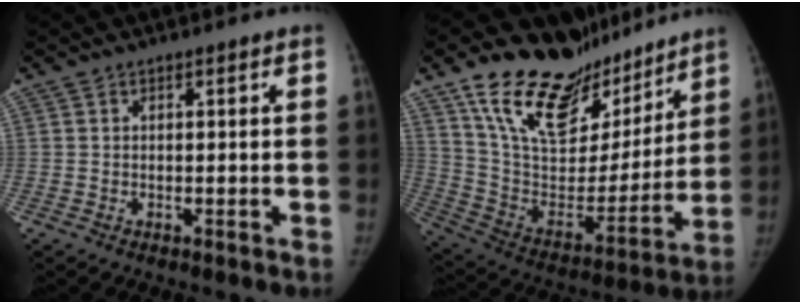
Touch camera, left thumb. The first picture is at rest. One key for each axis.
{"total": 27.1, "fx": 19.9, "fy": 12.8, "fz": 13.2, "tx": -0.173, "ty": -0.084, "tz": 0.335}